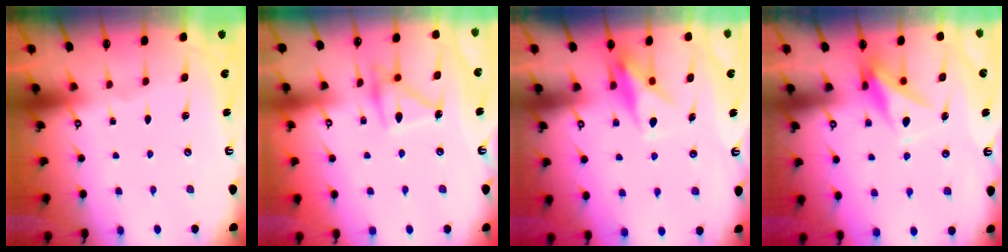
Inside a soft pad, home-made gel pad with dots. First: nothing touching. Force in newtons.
{"total": 15.3, "press": 15.3, "slide": 0.8}
{"total": 10.9, "press": 10.9, "slide": 0.6}
{"total": 7.9, "press": 7.7, "slide": 1.7}